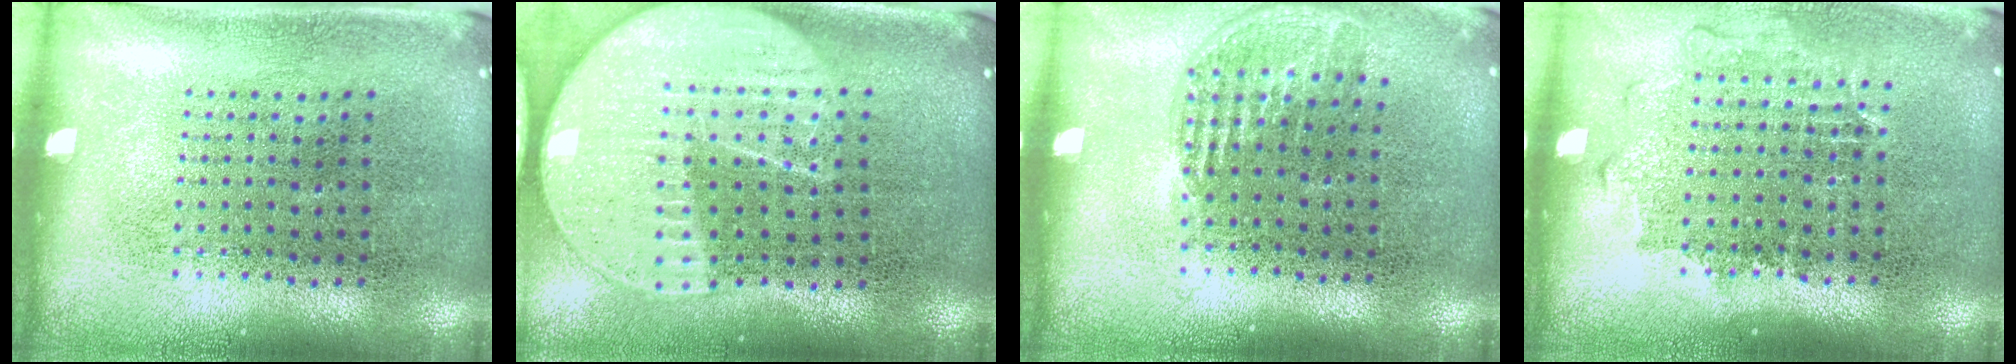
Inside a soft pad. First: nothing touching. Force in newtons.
{"total": 2.3, "press": 2.0, "slide": 1.1}
{"total": 1.1, "press": 1.0, "slide": 0.6}
{"total": 1.1, "press": 1.0, "slide": 0.5}